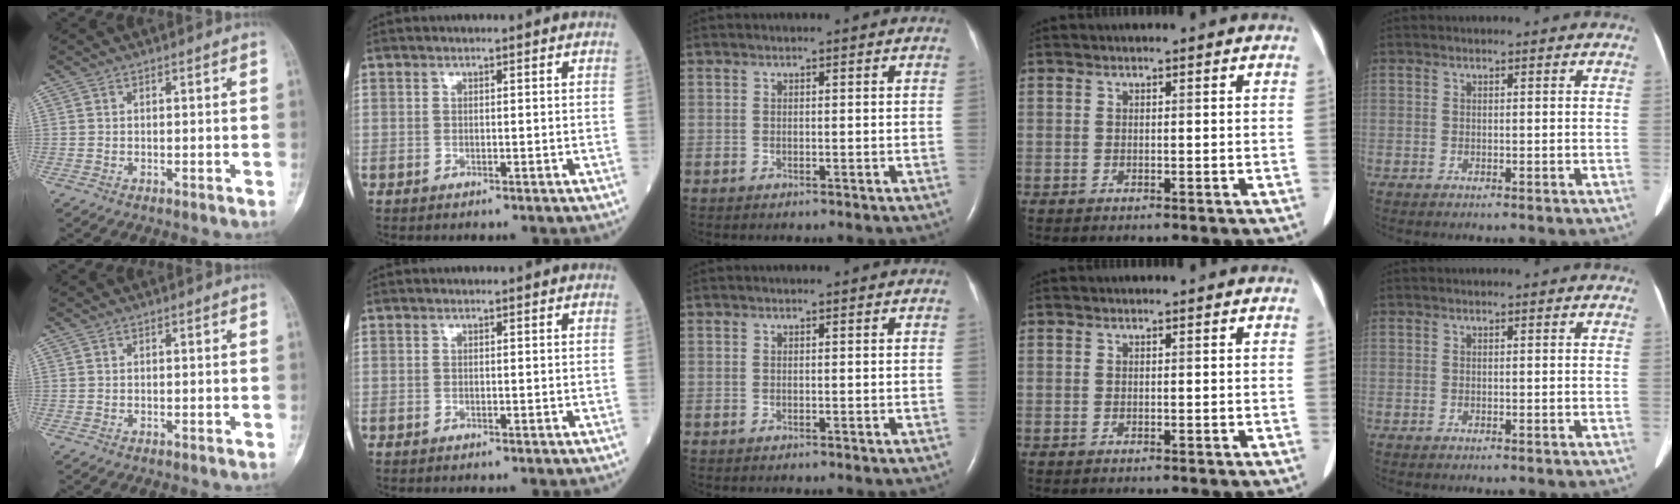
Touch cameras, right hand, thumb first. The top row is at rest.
{}